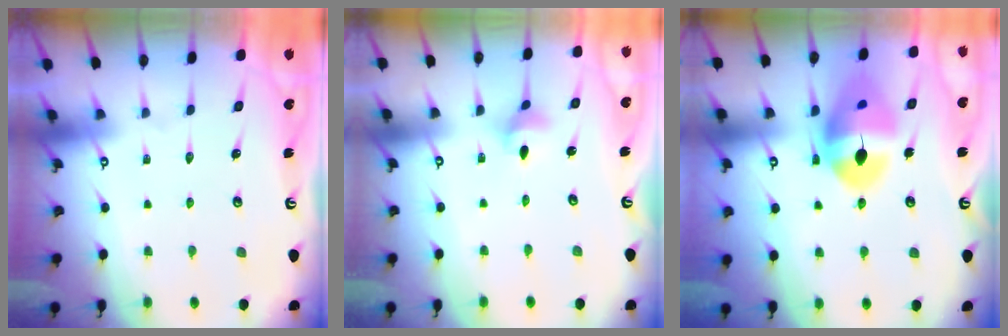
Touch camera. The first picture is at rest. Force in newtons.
{"total": 3.0, "press": 3.0, "slide": 0.3}
{"total": 16.0, "press": 15.8, "slide": 2.3}